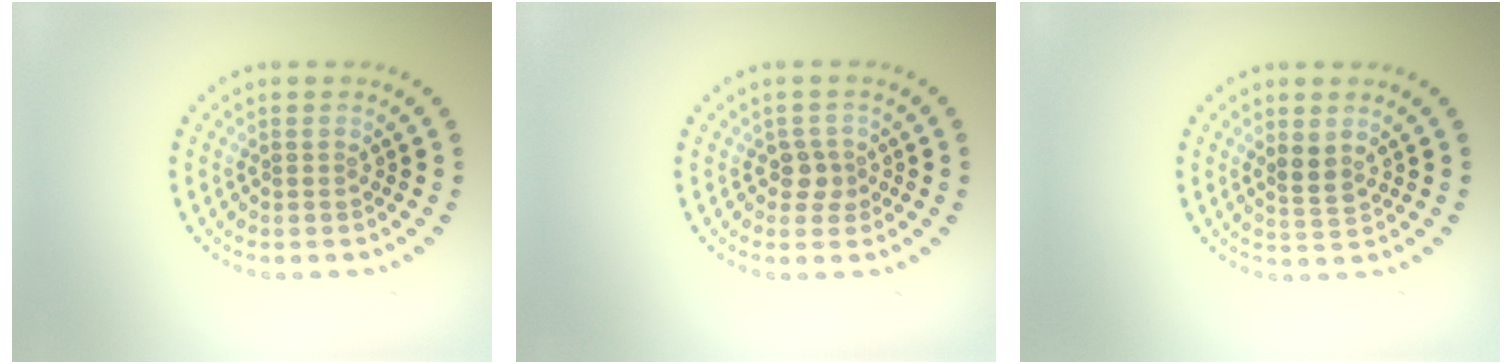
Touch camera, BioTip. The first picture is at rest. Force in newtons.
{"total": 1.6, "press": 1.3, "slide": 0.9}
{"total": 1.9, "press": 1.5, "slide": 1.1}